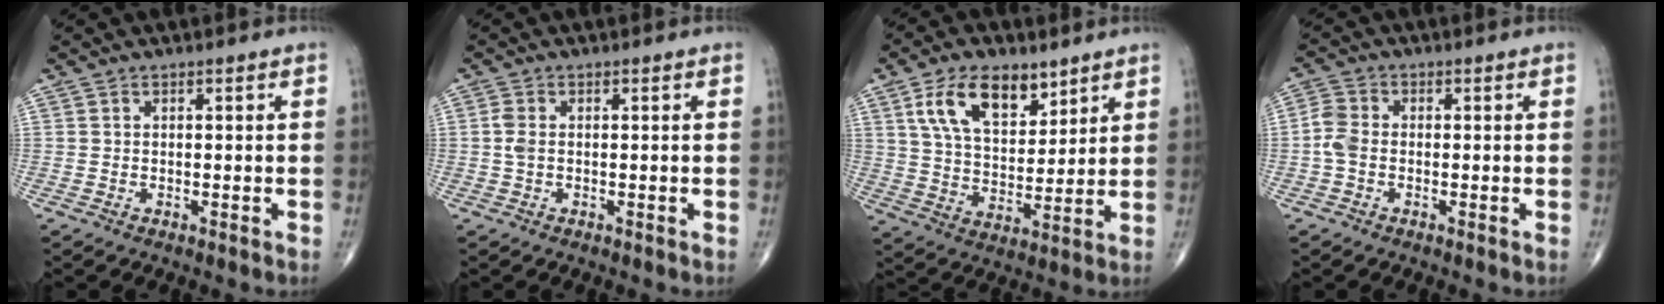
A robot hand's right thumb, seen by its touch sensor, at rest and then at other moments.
{"total": 1.9, "force": [0.0, 1.0, 1.6], "torque": [-0.044, 0.001, -0.003]}
{"total": 13.7, "force": [7.4, 7.3, 8.9], "torque": [-0.130, -0.033, 0.140]}
{"total": 3.8, "force": [-0.8, 2.6, 2.7], "torque": [-0.065, 0.008, -0.025]}